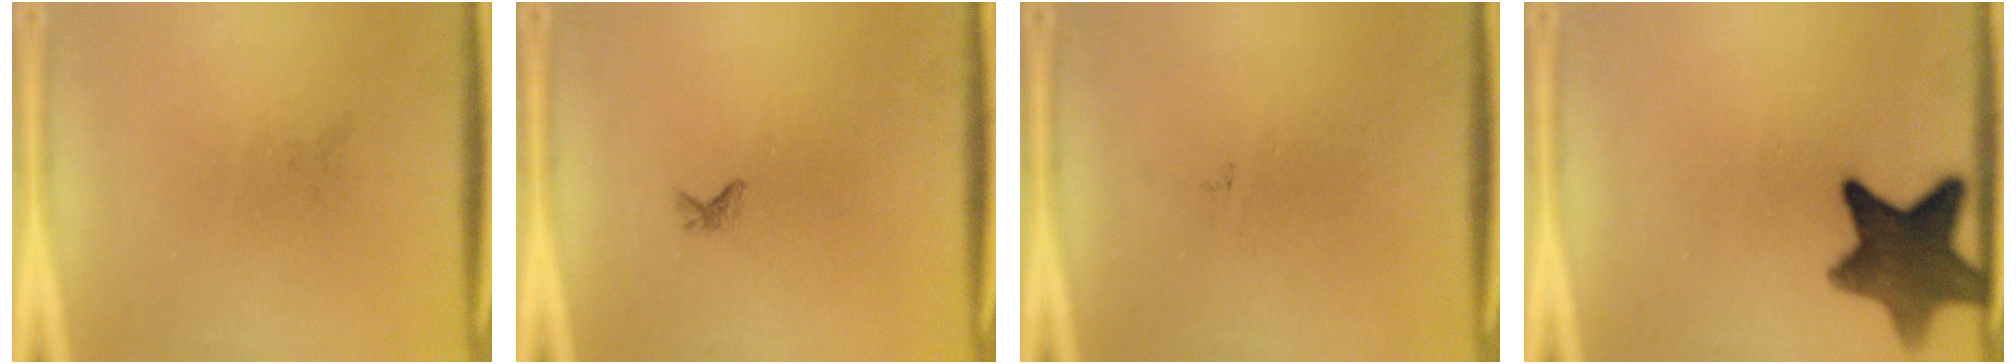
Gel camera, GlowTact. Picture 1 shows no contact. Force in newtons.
{"total": 0.6}
{"total": 0.0}
{"total": 10.7}